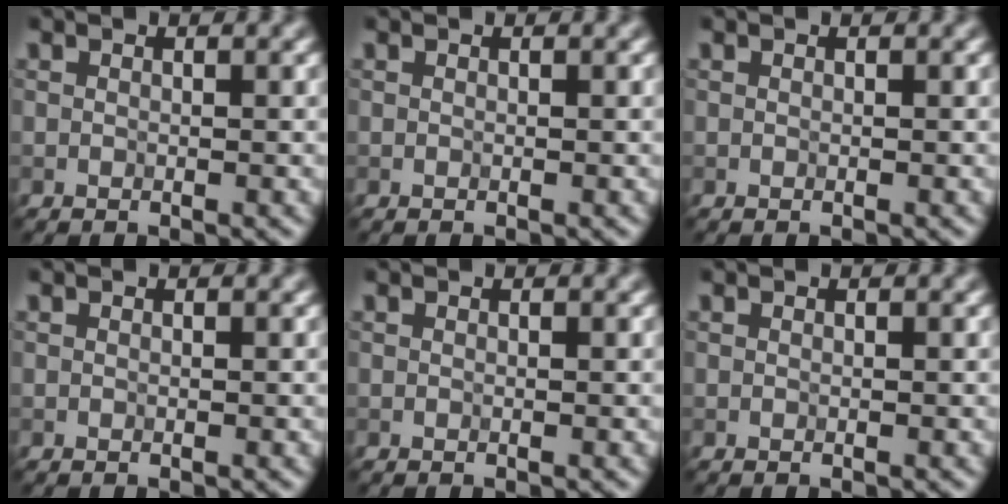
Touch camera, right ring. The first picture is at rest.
{"total": 0.0}
{"total": 0.0}
{"total": 0.0}
{"total": 0.0}
{"total": 0.0}